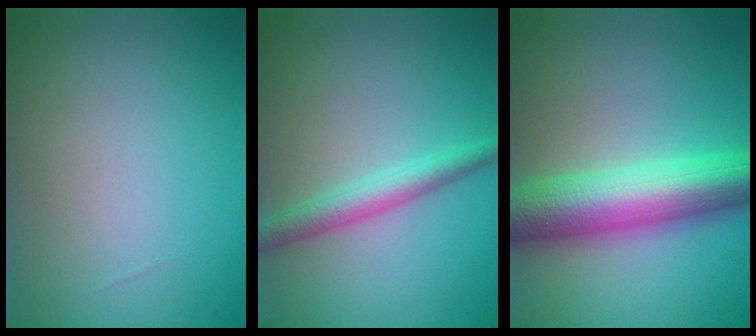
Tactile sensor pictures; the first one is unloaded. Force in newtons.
{"total": 2.9, "press": 2.9, "slide": 0.1}
{"total": 9.2, "press": 9.2, "slide": 0.1}